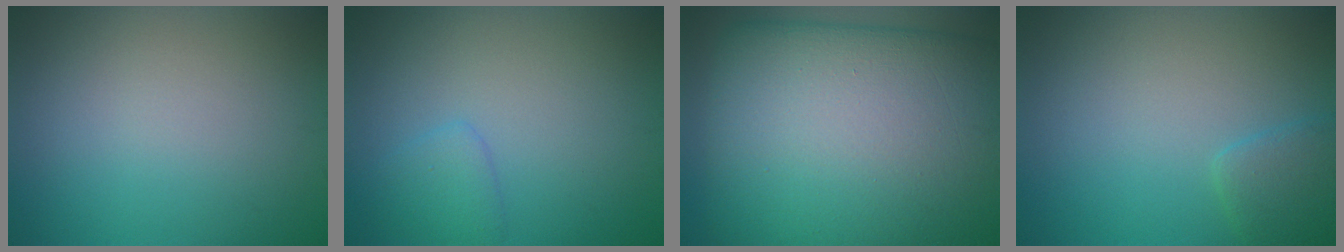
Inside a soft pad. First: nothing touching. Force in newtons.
{"total": 1.7, "press": 1.7, "slide": 0.2}
{"total": 22.9, "press": 22.9, "slide": 0.5}
{"total": 2.0, "press": 2.0, "slide": 0.1}